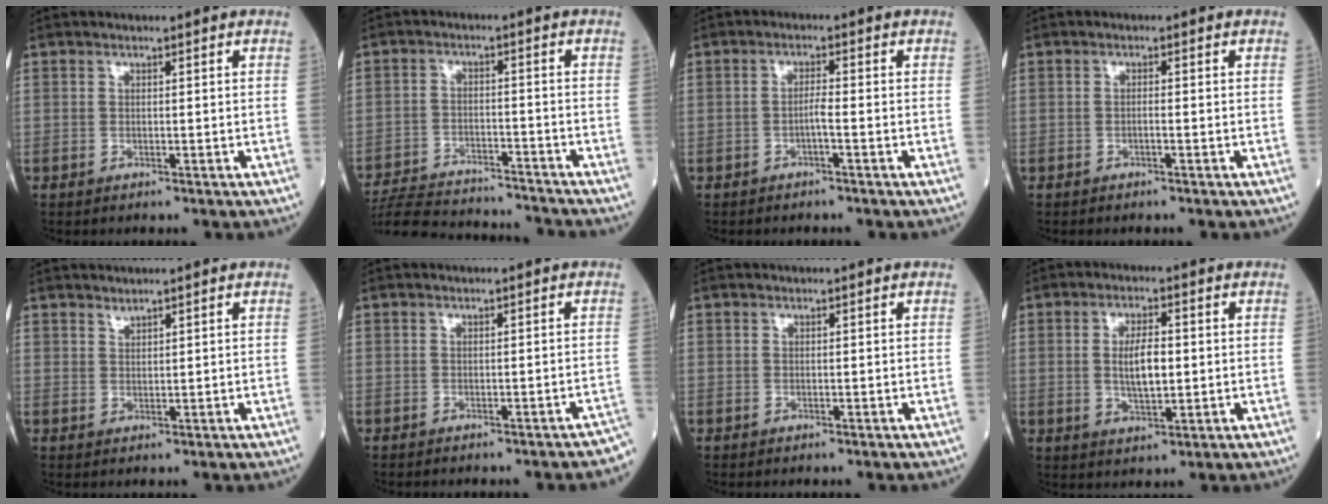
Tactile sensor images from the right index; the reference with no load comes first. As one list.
[{"total": 16.4, "force": [-15.6, 2.4, 4.4], "torque": [-0.095, -0.003, -0.233]}, {"total": 1.9, "force": [-0.9, -0.1, 1.7], "torque": [-0.030, 0.001, -0.020]}, {"total": 0.9, "force": [-0.4, 0.0, 0.7], "torque": [-0.013, 0.002, -0.009]}, {"total": 1.0, "force": [1.0, 0.1, 0.1], "torque": [-0.003, -0.003, 0.018]}, {"total": 8.4, "force": [-7.7, 2.0, 2.7], "torque": [-0.019, 0.001, -0.077]}, {"total": 0.0}, {"total": 5.8, "force": [0.2, 1.9, 5.5], "torque": [-0.105, 0.001, 0.005]}]